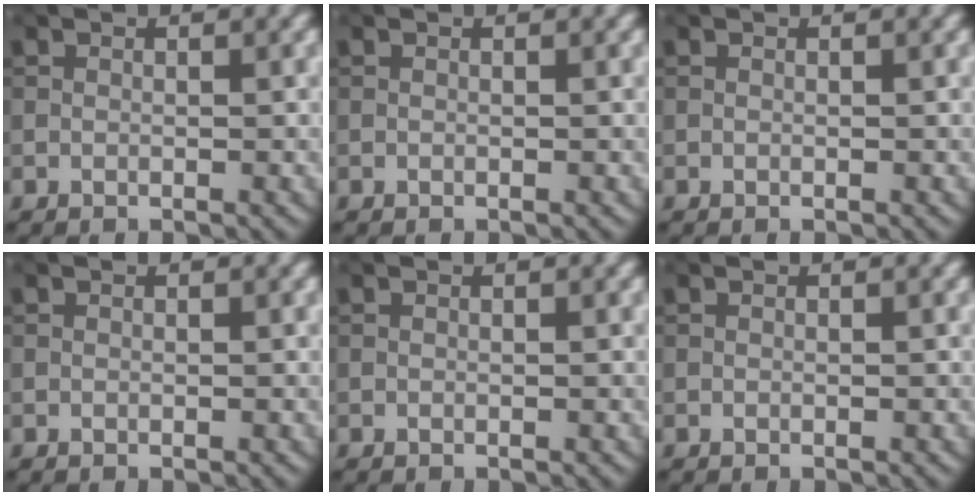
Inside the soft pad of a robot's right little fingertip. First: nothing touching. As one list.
[{"total": 0.0}, {"total": 0.0}, {"total": 0.0}, {"total": 0.0}, {"total": 0.0}]